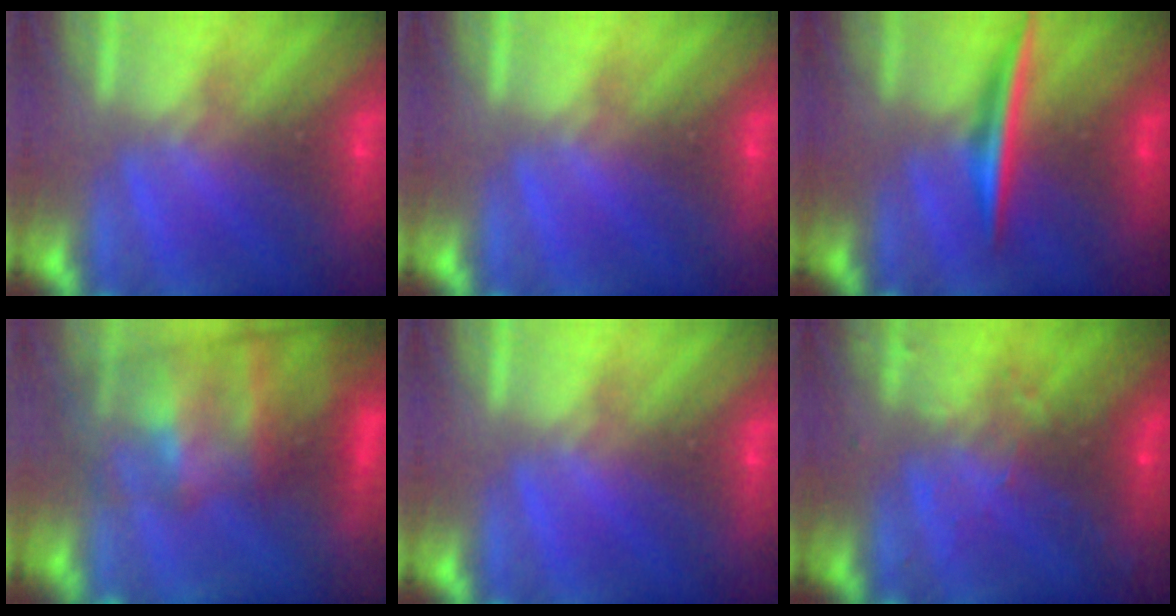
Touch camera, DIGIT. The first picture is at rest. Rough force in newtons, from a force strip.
{"total": 0.0}
{"total": 1.9}
{"total": 7.8}
{"total": 0.0}
{"total": 3.0}